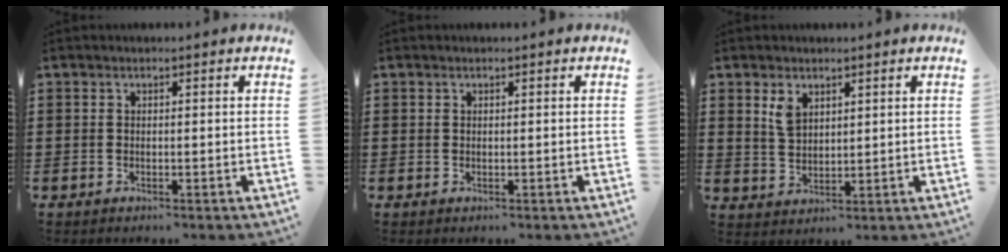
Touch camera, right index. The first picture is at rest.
{"total": 0.0}
{"total": 3.5, "force": [2.0, 2.1, 1.9], "torque": [-0.045, 0.006, 0.038]}